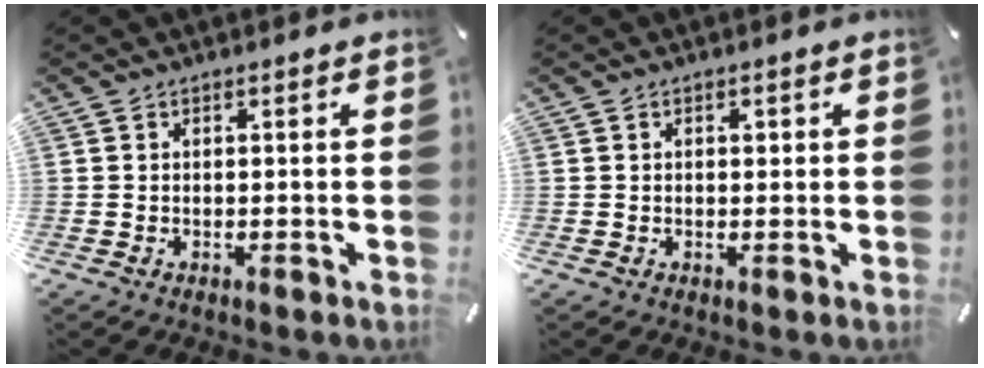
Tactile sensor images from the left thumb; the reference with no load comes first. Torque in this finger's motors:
{"motor_torque": [0.35, 0.50, 0.03, -0.17, 0.08]}